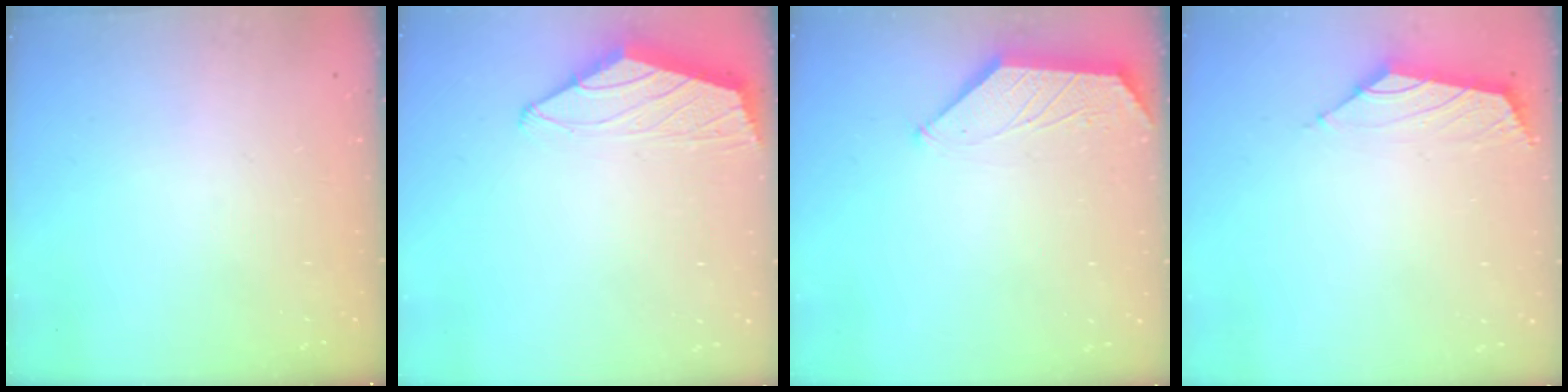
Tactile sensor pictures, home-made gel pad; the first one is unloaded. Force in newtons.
{"total": 1.4, "press": 1.3, "slide": 0.5}
{"total": 0.8, "press": 0.7, "slide": 0.1}
{"total": 1.6, "press": 1.4, "slide": 0.7}